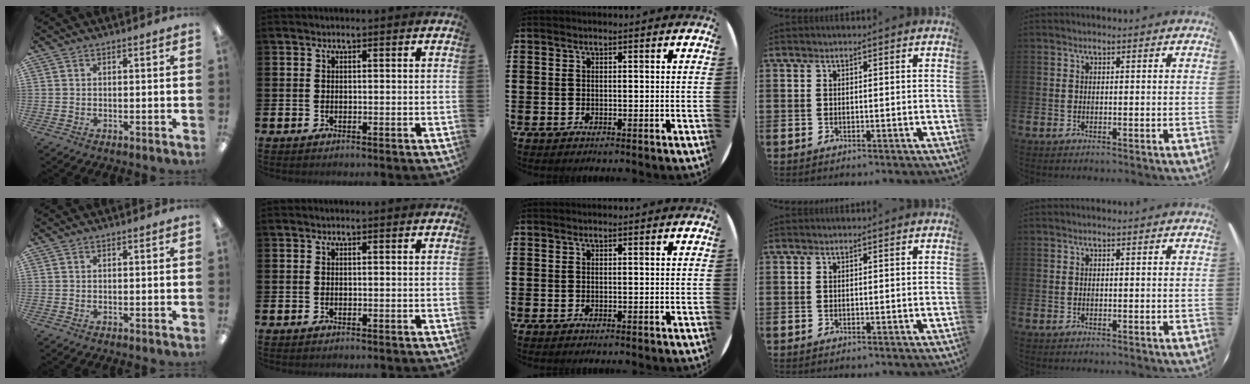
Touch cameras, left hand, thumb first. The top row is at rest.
{}